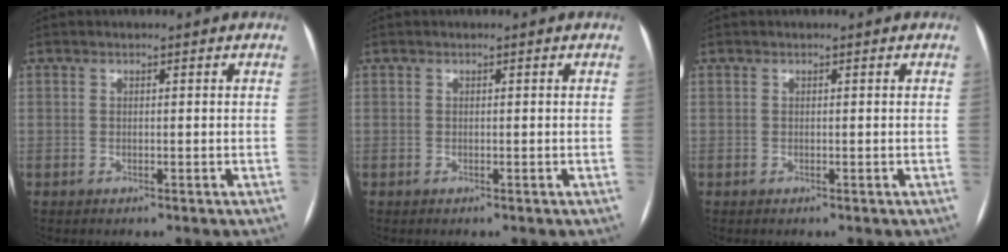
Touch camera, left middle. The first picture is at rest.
{"total": 0.0}
{"total": 0.0}